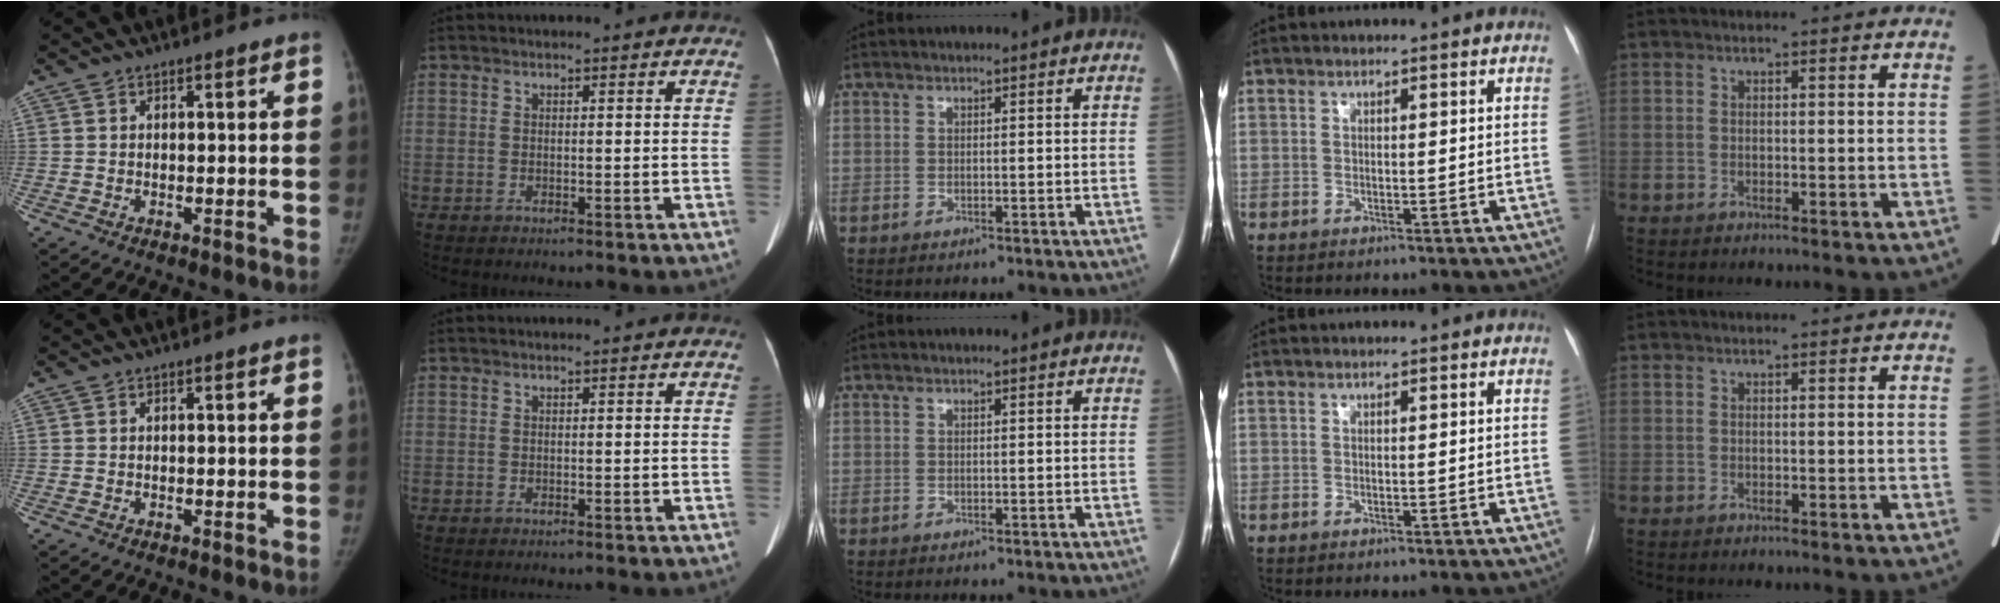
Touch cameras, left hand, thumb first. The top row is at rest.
{}